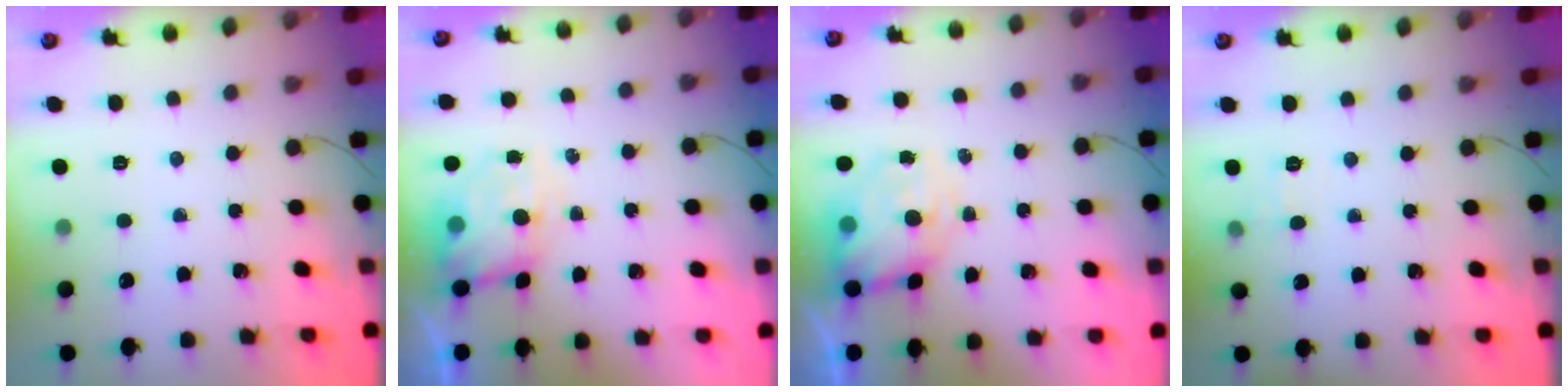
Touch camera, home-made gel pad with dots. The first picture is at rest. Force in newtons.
{"total": 7.1, "press": 7.0, "slide": 1.5}
{"total": 6.6, "press": 6.3, "slide": 2.0}
{"total": 5.2, "press": 5.0, "slide": 1.3}